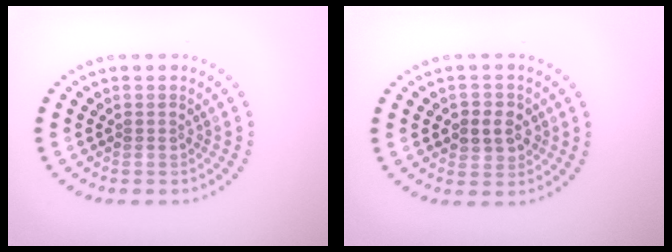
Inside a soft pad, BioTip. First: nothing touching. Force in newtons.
{"total": 2.8, "press": 2.8, "slide": 0.6}